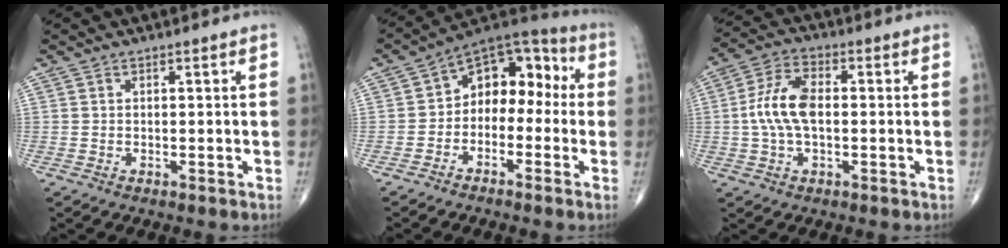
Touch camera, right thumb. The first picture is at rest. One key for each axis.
{"total": 11.6, "fx": -1.0, "fy": 8.1, "fz": 8.2, "tx": -0.074, "ty": 0.053, "tz": -0.039}
{"total": 9.4, "fx": -0.1, "fy": 5.0, "fz": 7.9, "tx": -0.165, "ty": 0.020, "tz": -0.007}